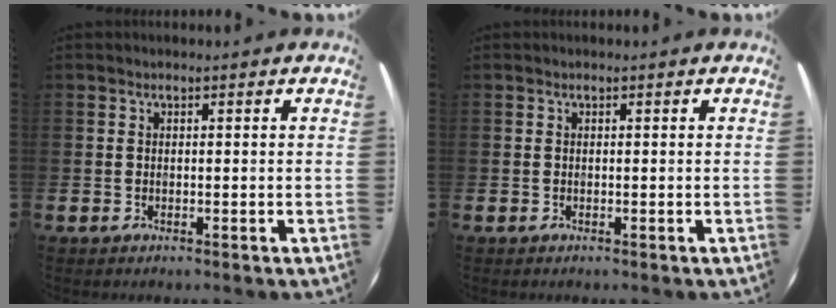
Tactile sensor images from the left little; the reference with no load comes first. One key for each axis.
{"total": 0.0}